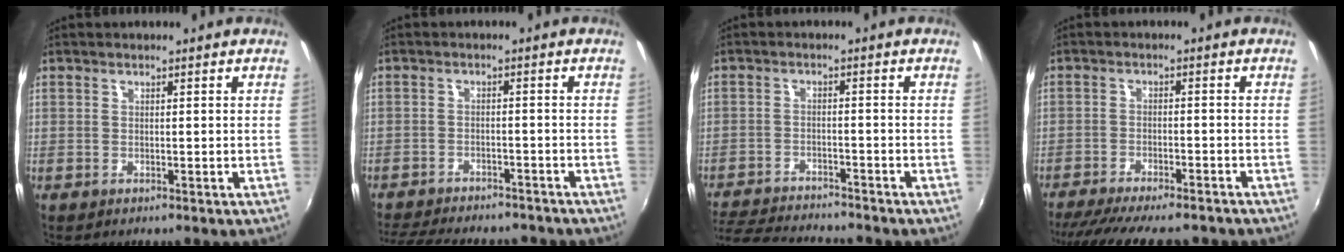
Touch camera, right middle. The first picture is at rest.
{"total": 15.2, "force": [-13.1, 4.2, 6.3], "torque": [-0.138, -0.021, -0.187]}
{"total": 12.8, "force": [-11.8, 1.8, 4.8], "torque": [-0.116, -0.018, -0.192]}
{"total": 15.1, "force": [-12.9, 2.9, 7.1], "torque": [-0.144, -0.035, -0.194]}